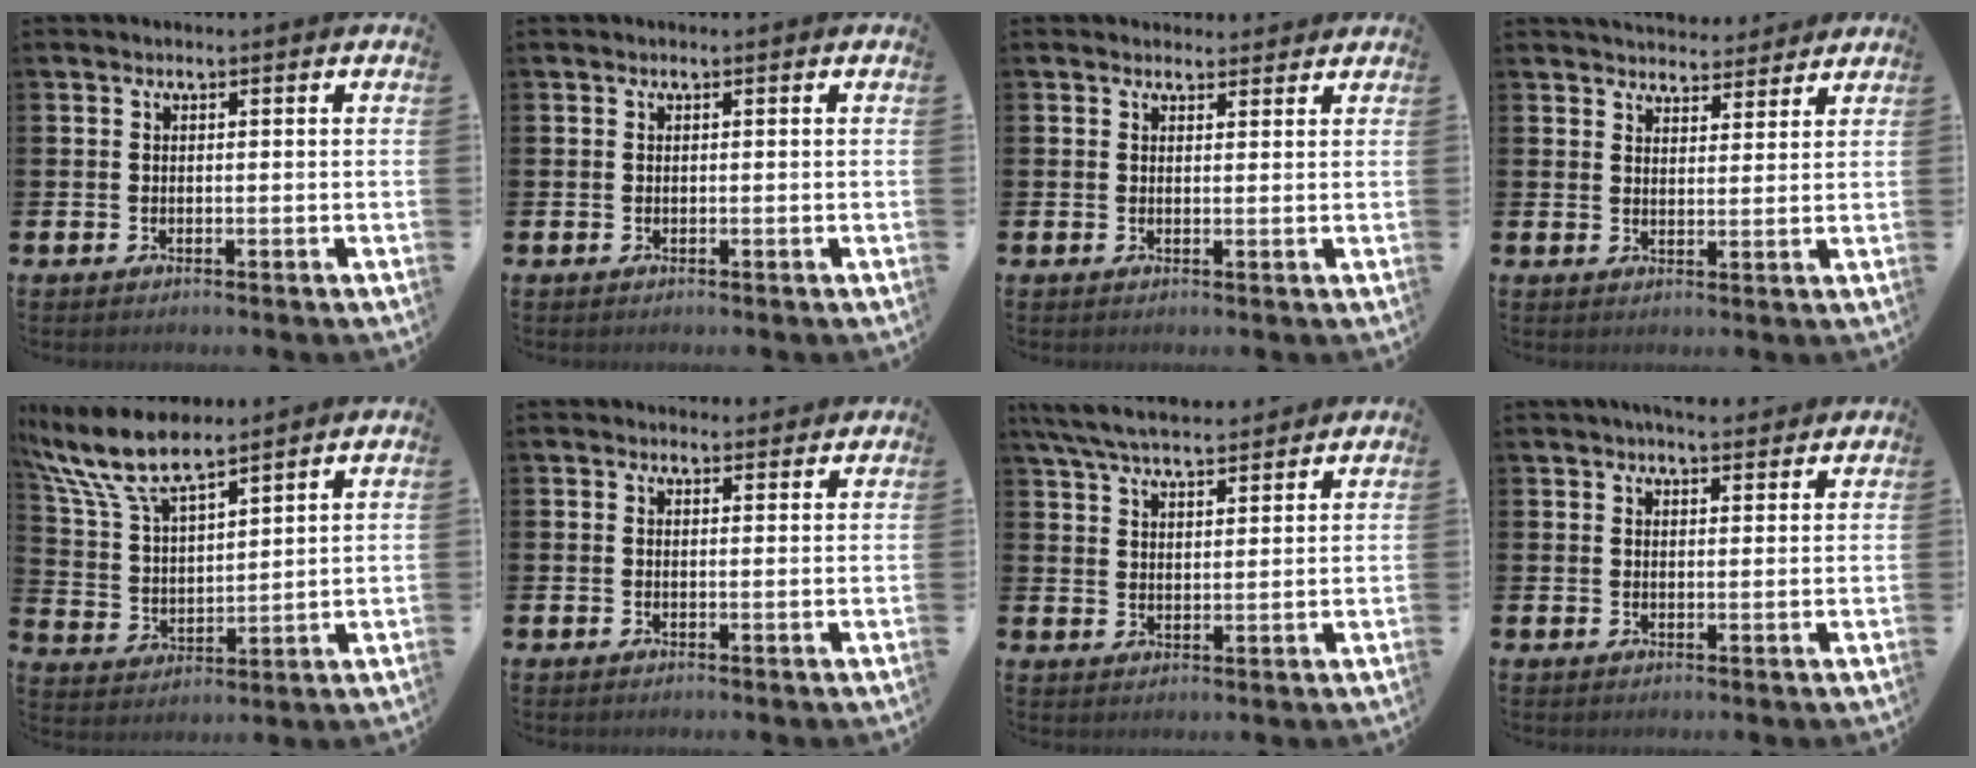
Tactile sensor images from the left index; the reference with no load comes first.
{"total": 0.0}
{"total": 1.7, "force": [1.6, 0.6, -0.1], "torque": [0.010, -0.006, 0.027]}
{"total": 4.3, "force": [4.2, 0.9, -0.3], "torque": [0.008, -0.028, 0.074]}
{"total": 9.5, "force": [8.3, 2.3, 4.1], "torque": [-0.113, -0.032, 0.150]}
{"total": 1.4, "force": [1.3, 0.4, 0.1], "torque": [0.011, -0.004, 0.020]}
{"total": 6.4, "force": [6.0, 0.9, 1.8], "torque": [-0.057, -0.025, 0.111]}
{"total": 3.7, "force": [3.5, 0.8, 0.7], "torque": [-0.005, -0.017, 0.062]}